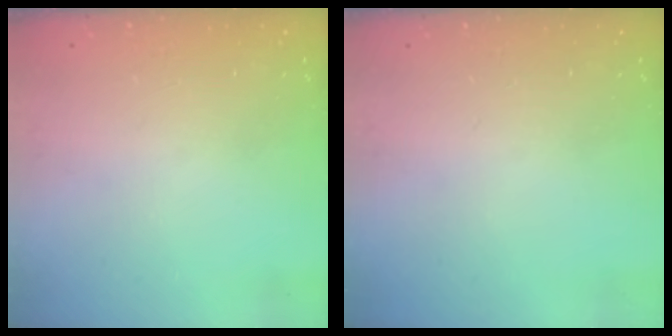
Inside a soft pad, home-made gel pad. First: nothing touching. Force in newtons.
{"total": 0.0}